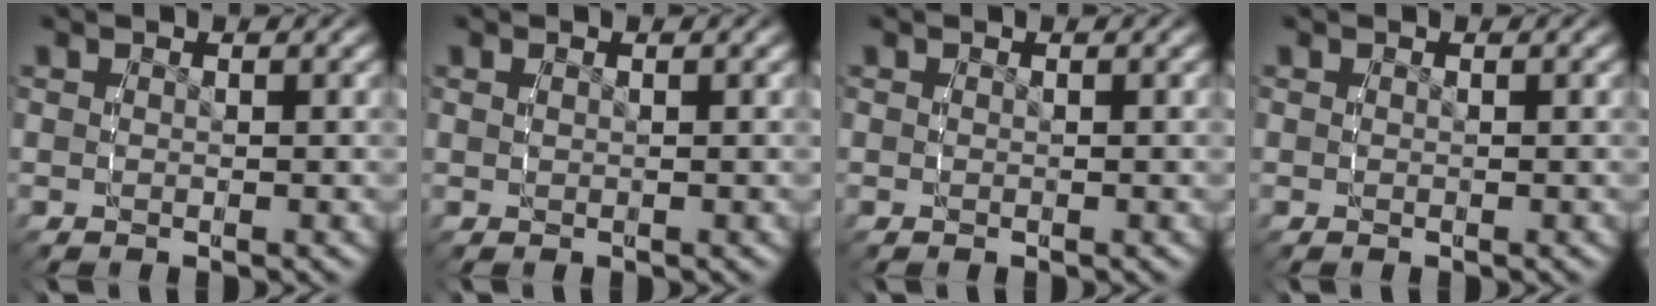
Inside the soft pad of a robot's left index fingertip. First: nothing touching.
{"total": 0.5, "force": [0.2, 0.0, 0.5], "torque": [-0.009, -0.003, 0.007]}
{"total": 0.0}
{"total": 0.0}